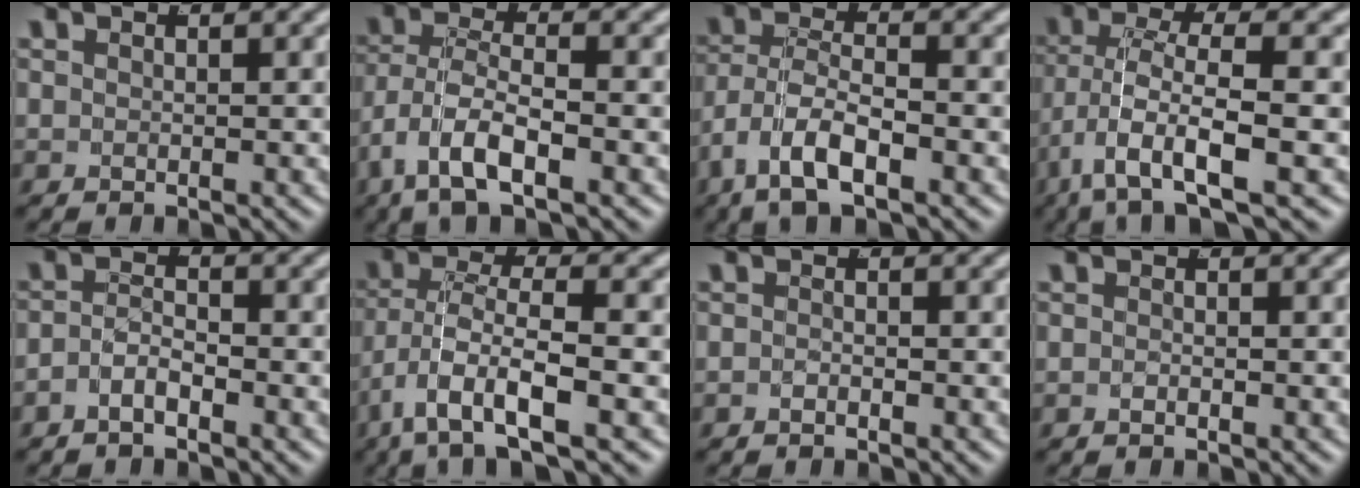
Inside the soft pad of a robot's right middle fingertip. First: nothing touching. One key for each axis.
{"total": 4.6, "fx": -1.2, "fy": 2.4, "fz": 3.7, "tx": -0.096, "ty": -0.028, "tz": -0.007}
{"total": 4.7, "fx": -1.6, "fy": 2.7, "fz": 3.5, "tx": -0.087, "ty": -0.024, "tz": -0.016}
{"total": 5.6, "fx": -2.5, "fy": 1.9, "fz": 4.6, "tx": -0.112, "ty": -0.032, "tz": -0.022}
{"total": 2.6, "fx": -2.0, "fy": 1.1, "fz": 1.3, "tx": -0.026, "ty": -0.011, "tz": -0.031}
{"total": 4.9, "fx": -2.0, "fy": 1.8, "fz": 4.1, "tx": -0.098, "ty": -0.027, "tz": -0.018}
{"total": 0.8, "fx": -0.8, "fy": 0.0, "fz": 0.1, "tx": -0.004, "ty": -0.006, "tz": -0.014}
{"total": 0.7, "fx": -0.6, "fy": -0.3, "fz": 0.1, "tx": -0.003, "ty": -0.005, "tz": -0.008}